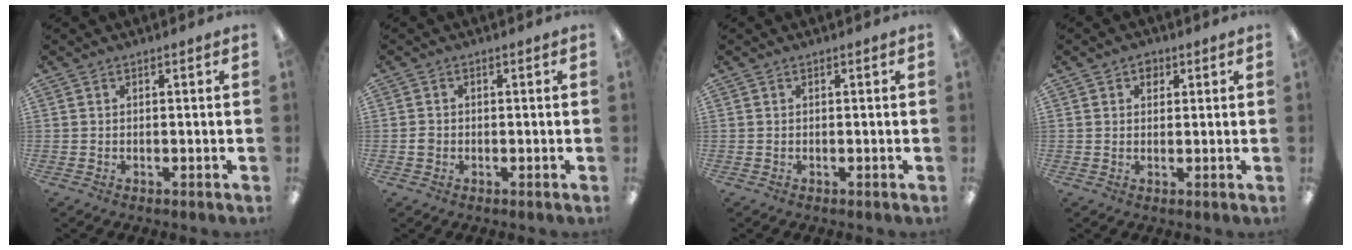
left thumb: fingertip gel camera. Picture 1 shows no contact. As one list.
[{"total": 1.5, "force": [-0.3, 1.3, 0.5], "torque": [-0.008, 0.004, -0.008]}, {"total": 0.0}, {"total": 2.7, "force": [1.6, 2.1, 0.8], "torque": [-0.003, -0.001, 0.025]}]